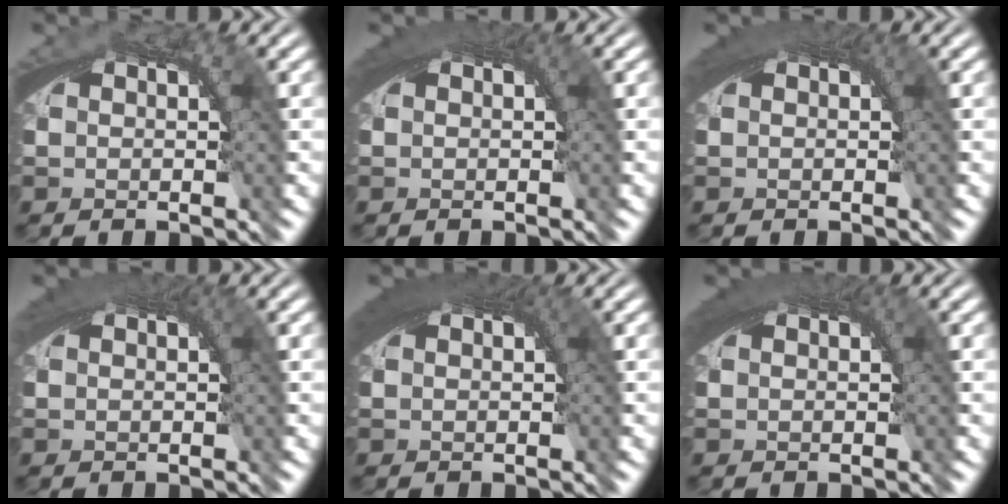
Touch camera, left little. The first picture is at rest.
{"total": 2.3, "force": [0.6, 1.3, 1.7], "torque": [-0.029, -0.004, 0.010]}
{"total": 2.3, "force": [0.6, 1.4, 1.8], "torque": [-0.028, -0.005, 0.010]}
{"total": 2.0, "force": [0.6, 1.2, 1.5], "torque": [-0.024, -0.006, 0.010]}
{"total": 3.5, "force": [0.9, 1.8, 2.8], "torque": [-0.045, -0.007, 0.016]}
{"total": 2.7, "force": [0.7, 1.6, 2.0], "torque": [-0.033, -0.005, 0.011]}